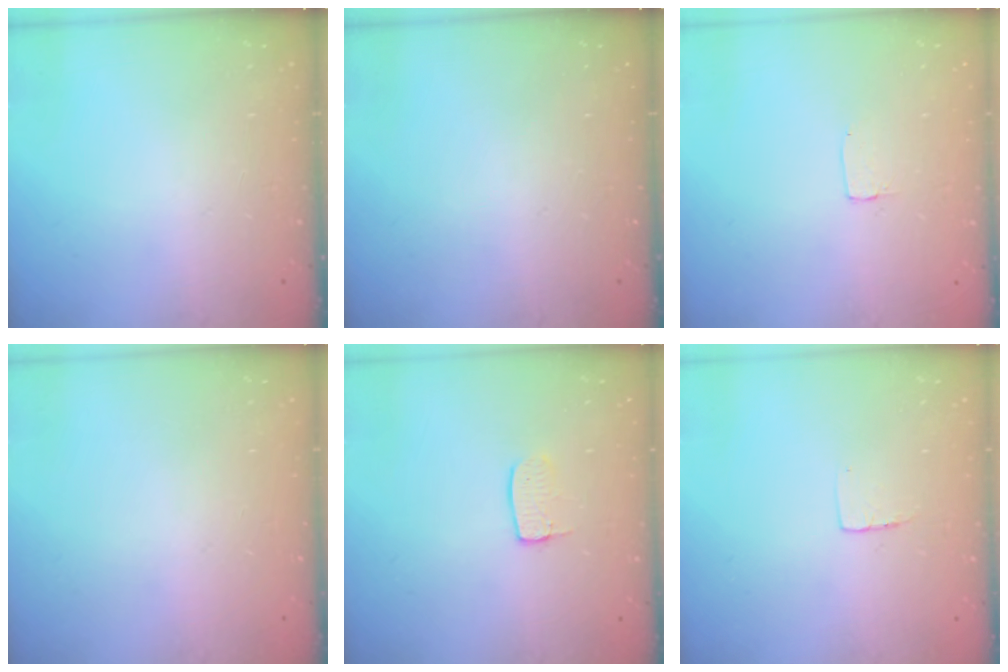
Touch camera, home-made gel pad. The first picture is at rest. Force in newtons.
{"total": 0.0}
{"total": 2.0, "press": 2.0, "slide": 0.0}
{"total": 0.0}
{"total": 4.8, "press": 4.8, "slide": 0.3}
{"total": 3.5, "press": 3.5, "slide": 0.3}